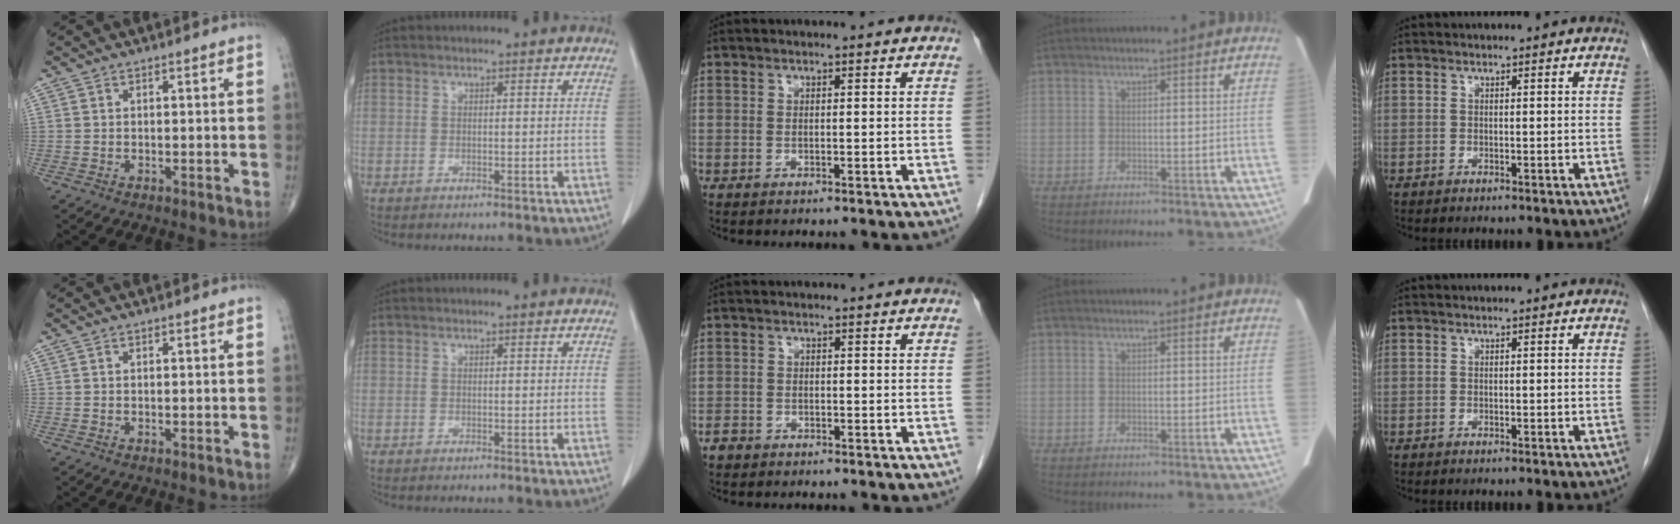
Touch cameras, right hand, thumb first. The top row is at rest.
{"middle": {"total": 1.3, "force": [-1.0, 0.8, 0.2], "torque": [-0.007, 0.002, -0.016]}}